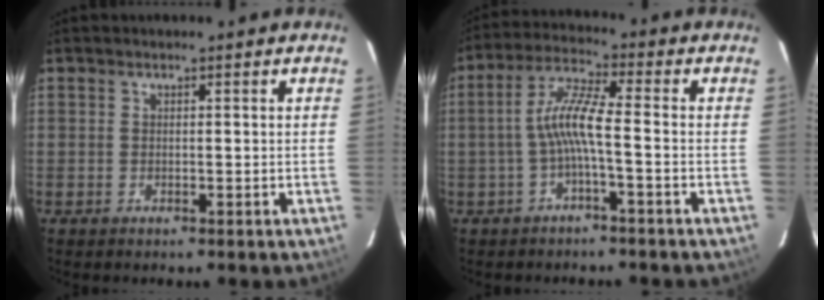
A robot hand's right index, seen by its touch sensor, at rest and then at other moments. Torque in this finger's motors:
{"motor_torque": [1.08, -0.34, 0.59, 0.18]}